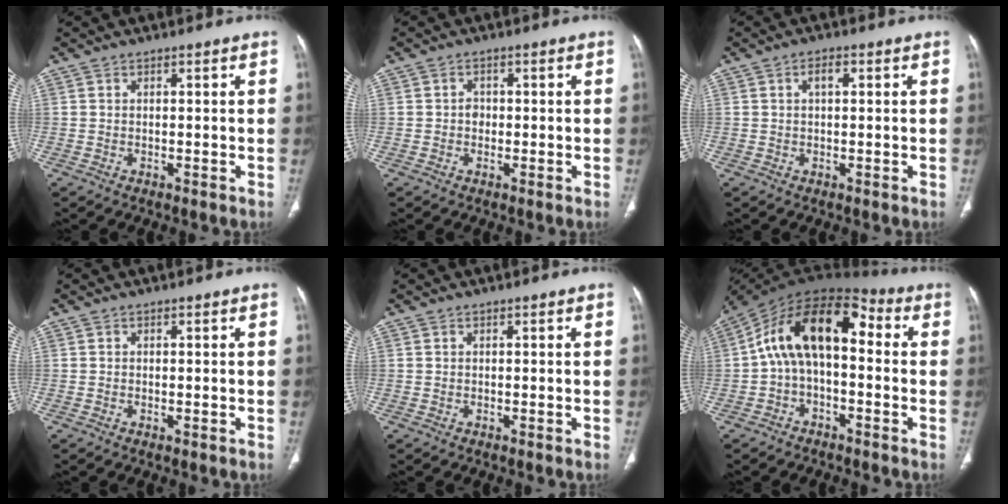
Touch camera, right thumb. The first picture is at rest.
{"total": 1.6, "force": [-0.1, 1.4, 0.8], "torque": [-0.005, 0.005, -0.004]}
{"total": 2.3, "force": [0.7, 1.1, 1.9], "torque": [-0.034, 0.007, 0.013]}
{"total": 0.0}
{"total": 0.0}
{"total": 14.9, "force": [0.7, 8.3, 12.4], "torque": [-0.194, 0.055, -0.002]}